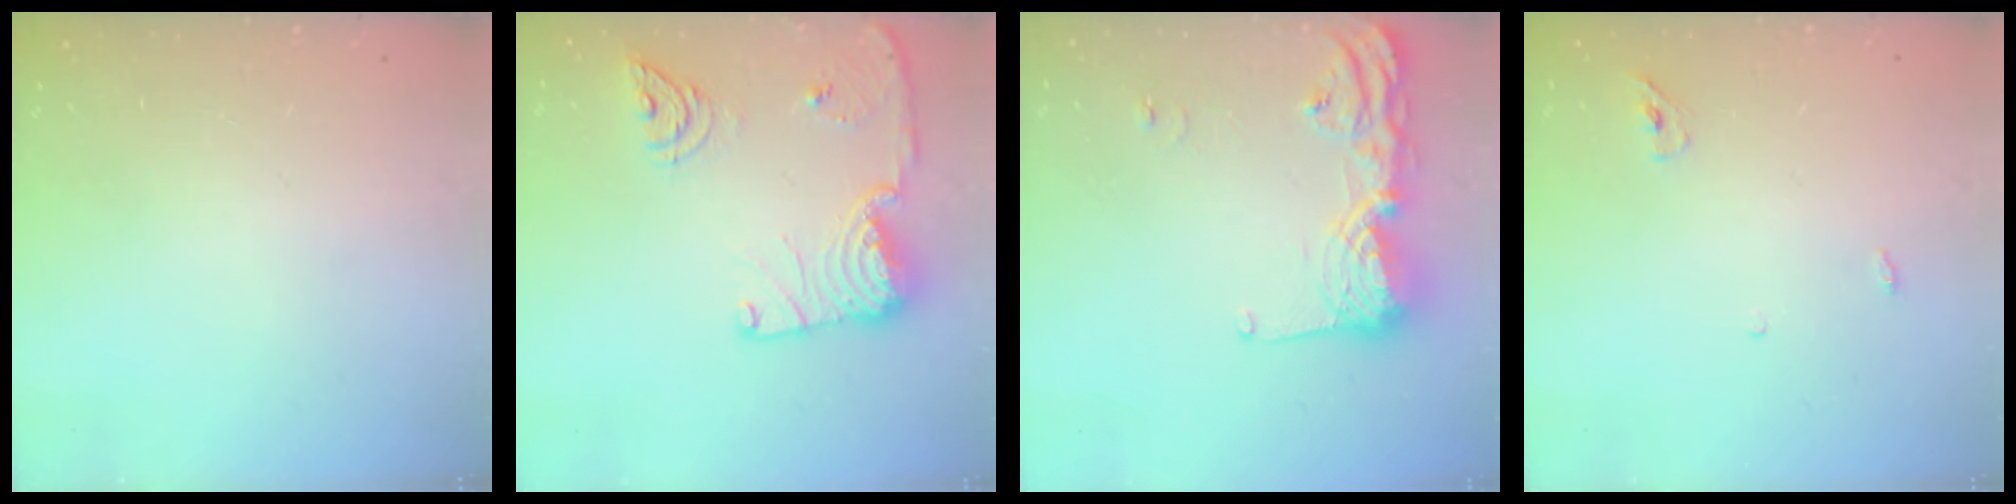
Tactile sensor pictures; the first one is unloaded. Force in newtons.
{"total": 21.1, "press": 20.0, "slide": 6.6}
{"total": 15.5, "press": 15.3, "slide": 2.2}
{"total": 3.6, "press": 3.4, "slide": 1.1}